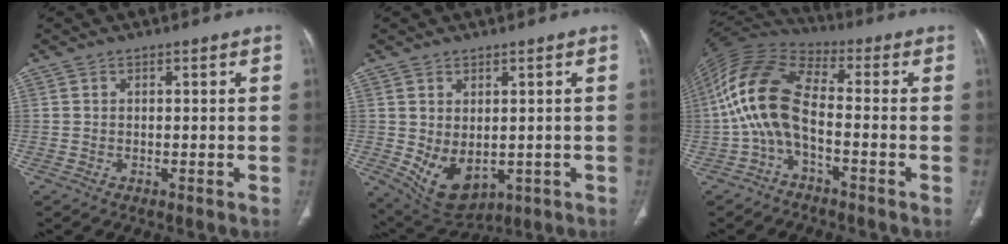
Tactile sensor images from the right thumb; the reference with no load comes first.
{"total": 8.5, "force": [-1.0, 5.4, 6.5], "torque": [-0.100, -0.007, 0.014]}
{"total": 13.3, "force": [-2.5, 6.4, 11.3], "torque": [-0.236, 0.051, -0.061]}